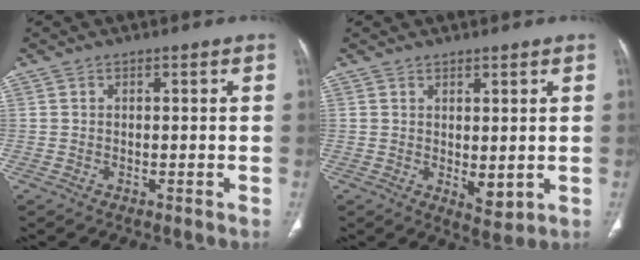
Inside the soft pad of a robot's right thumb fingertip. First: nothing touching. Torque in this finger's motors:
{"motor_torque": [1.14, 0.89, 0.91, -0.71, 0.20]}